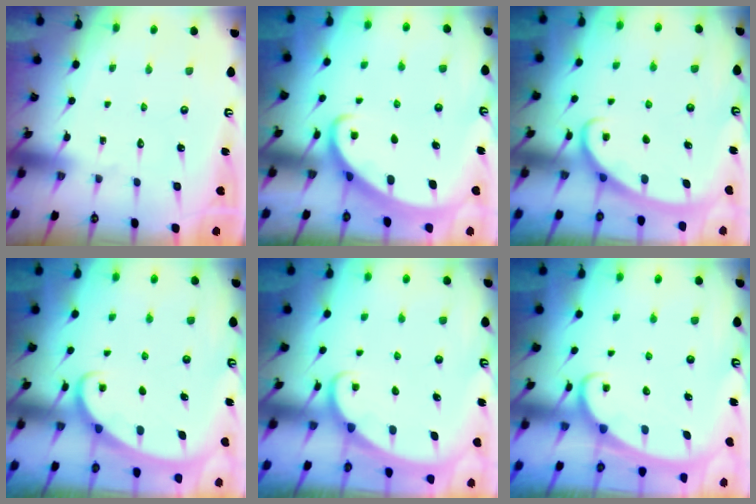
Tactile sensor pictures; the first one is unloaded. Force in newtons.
{"total": 2.6, "press": 2.6, "slide": 0.2}
{"total": 3.0, "press": 2.9, "slide": 0.4}
{"total": 2.1, "press": 2.1, "slide": 0.1}
{"total": 1.5, "press": 1.5, "slide": 0.1}
{"total": 2.3, "press": 2.3, "slide": 0.2}